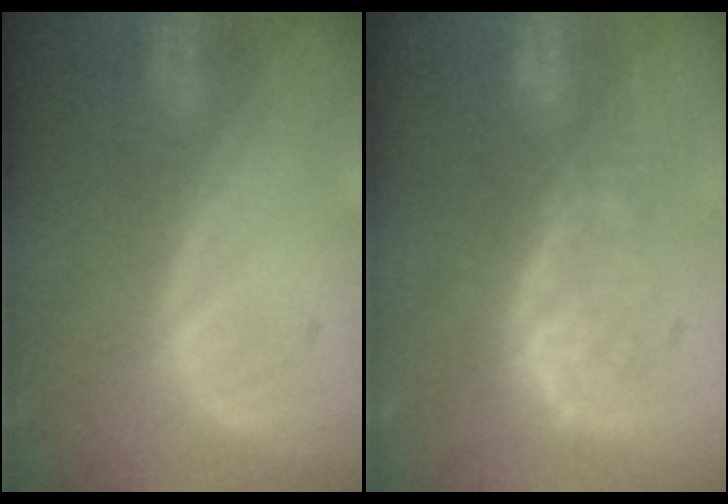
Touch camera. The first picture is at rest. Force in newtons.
{"total": 8.1, "press": 7.2, "slide": 3.7}